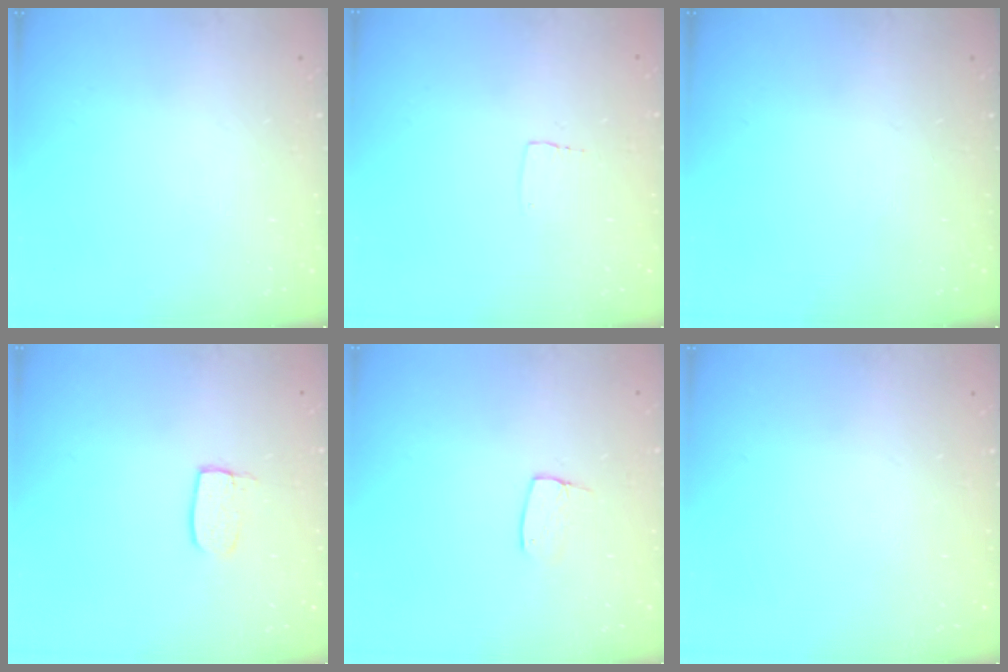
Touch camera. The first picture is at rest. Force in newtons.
{"total": 2.3, "press": 2.3, "slide": 0.1}
{"total": 0.0}
{"total": 5.6, "press": 5.6, "slide": 0.4}
{"total": 6.5, "press": 6.5, "slide": 0.4}
{"total": 0.0}